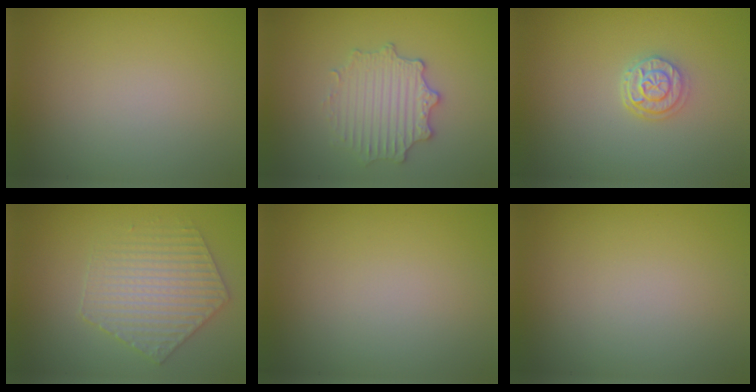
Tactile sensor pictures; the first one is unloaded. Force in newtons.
{"total": 3.5, "press": 3.2, "slide": 1.5}
{"total": 2.6, "press": 2.2, "slide": 1.5}
{"total": 4.0, "press": 3.8, "slide": 1.4}
{"total": 0.0}
{"total": 0.0}